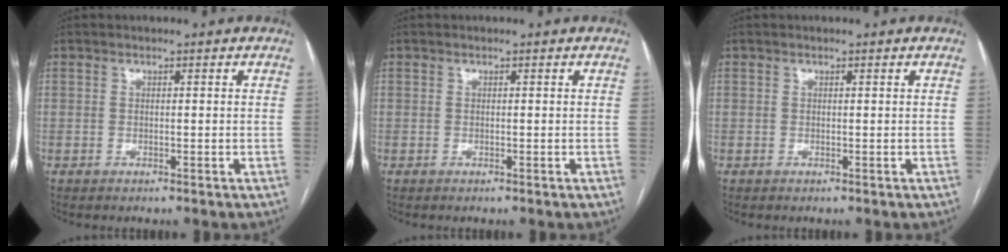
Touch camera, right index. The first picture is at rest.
{"total": 0.0}
{"total": 0.0}